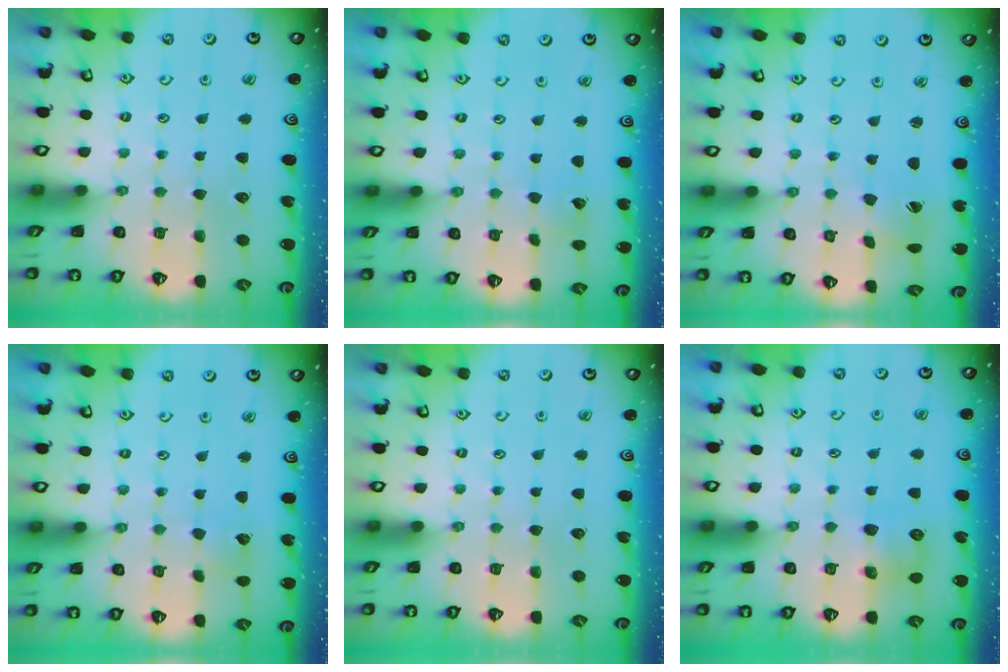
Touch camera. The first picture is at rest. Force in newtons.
{"total": 2.8, "press": 2.8, "slide": 0.2}
{"total": 1.9, "press": 1.8, "slide": 0.2}
{"total": 4.3, "press": 4.2, "slide": 0.6}
{"total": 0.0}
{"total": 7.1, "press": 7.1, "slide": 0.3}